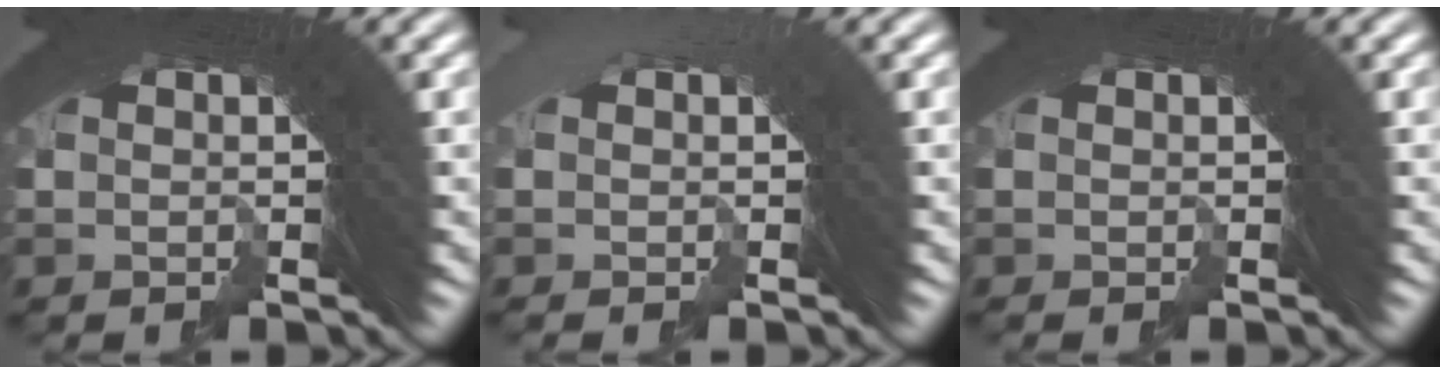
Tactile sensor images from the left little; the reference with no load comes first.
{"total": 0.9, "force": [-0.7, -0.4, -0.2], "torque": [0.014, 0.012, -0.015]}
{"total": 0.5, "force": [0.3, 0.3, 0.2], "torque": [-0.005, 0.000, 0.006]}